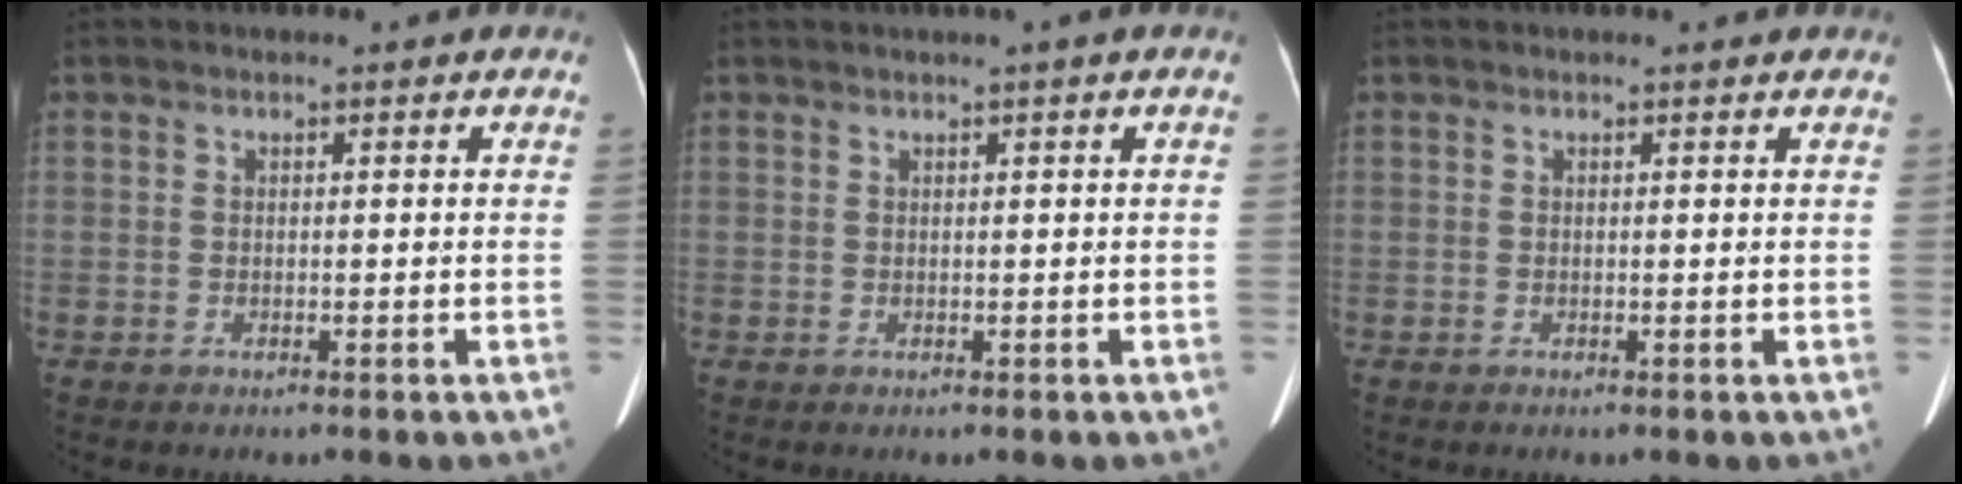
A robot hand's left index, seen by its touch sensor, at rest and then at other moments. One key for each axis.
{"total": 1.1, "fx": 0.5, "fy": -0.3, "fz": 0.9, "tx": -0.019, "ty": 0.001, "tz": 0.011}
{"total": 1.1, "fx": 1.0, "fy": 0.1, "fz": 0.3, "tx": -0.011, "ty": 0.004, "tz": 0.008}